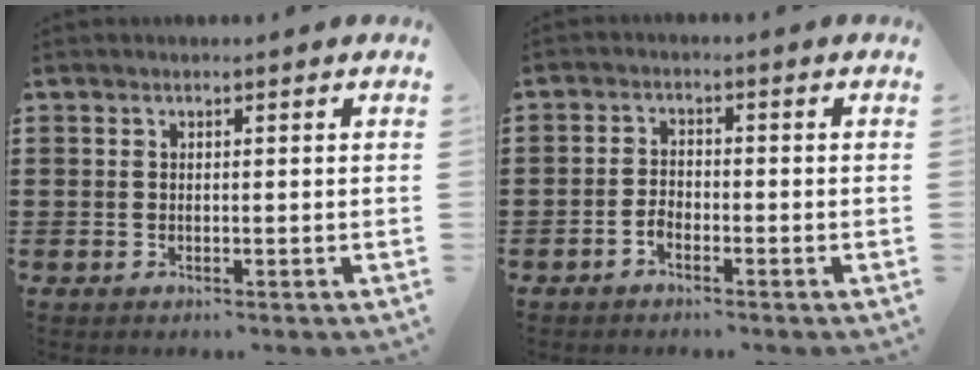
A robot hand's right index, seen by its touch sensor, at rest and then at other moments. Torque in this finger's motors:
{"motor_torque": [-0.83, 1.31, -0.03, -0.01]}